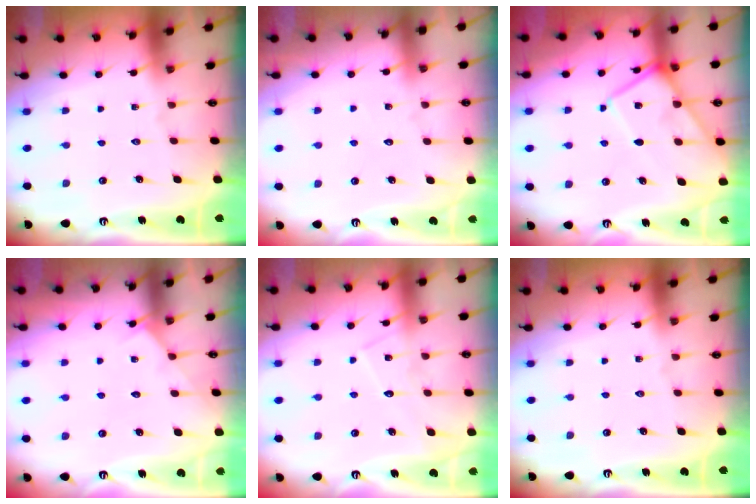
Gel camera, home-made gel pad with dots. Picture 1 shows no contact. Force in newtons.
{"total": 2.7, "press": 2.7, "slide": 0.2}
{"total": 10.7, "press": 10.7, "slide": 1.2}
{"total": 2.8, "press": 2.7, "slide": 0.4}
{"total": 8.0, "press": 8.0, "slide": 0.6}
{"total": 0.0}